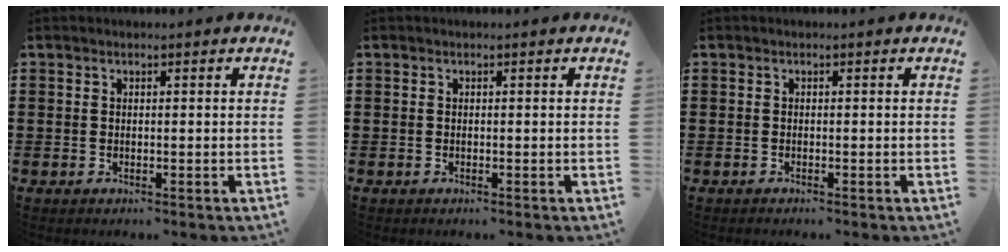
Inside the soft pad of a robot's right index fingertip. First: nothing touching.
{"total": 0.0}
{"total": 0.0}